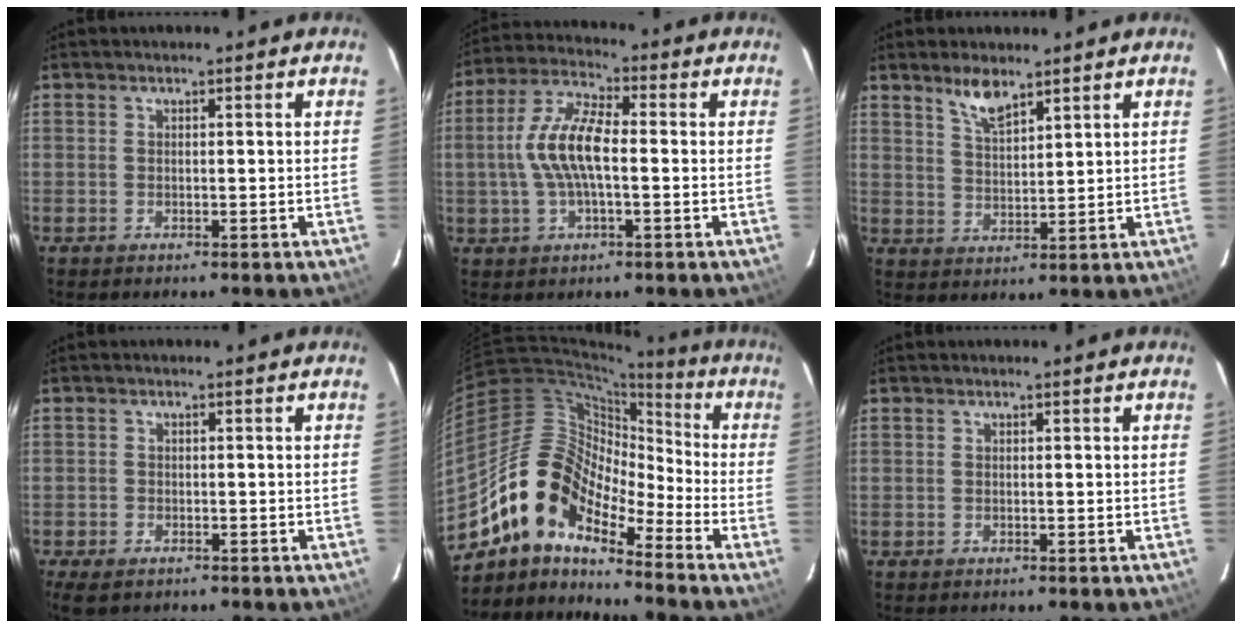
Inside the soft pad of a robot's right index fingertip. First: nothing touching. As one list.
[{"total": 10.8, "force": [-0.8, 4.1, 10.0], "torque": [-0.209, 0.014, -0.017]}, {"total": 5.2, "force": [4.1, 1.4, 3.0], "torque": [-0.055, -0.001, 0.080]}, {"total": 4.4, "force": [-3.0, 2.4, 2.2], "torque": [-0.055, -0.014, -0.054]}, {"total": 13.8, "force": [-10.3, 5.6, 7.2], "torque": [-0.115, 0.016, -0.210]}, {"total": 0.0}]